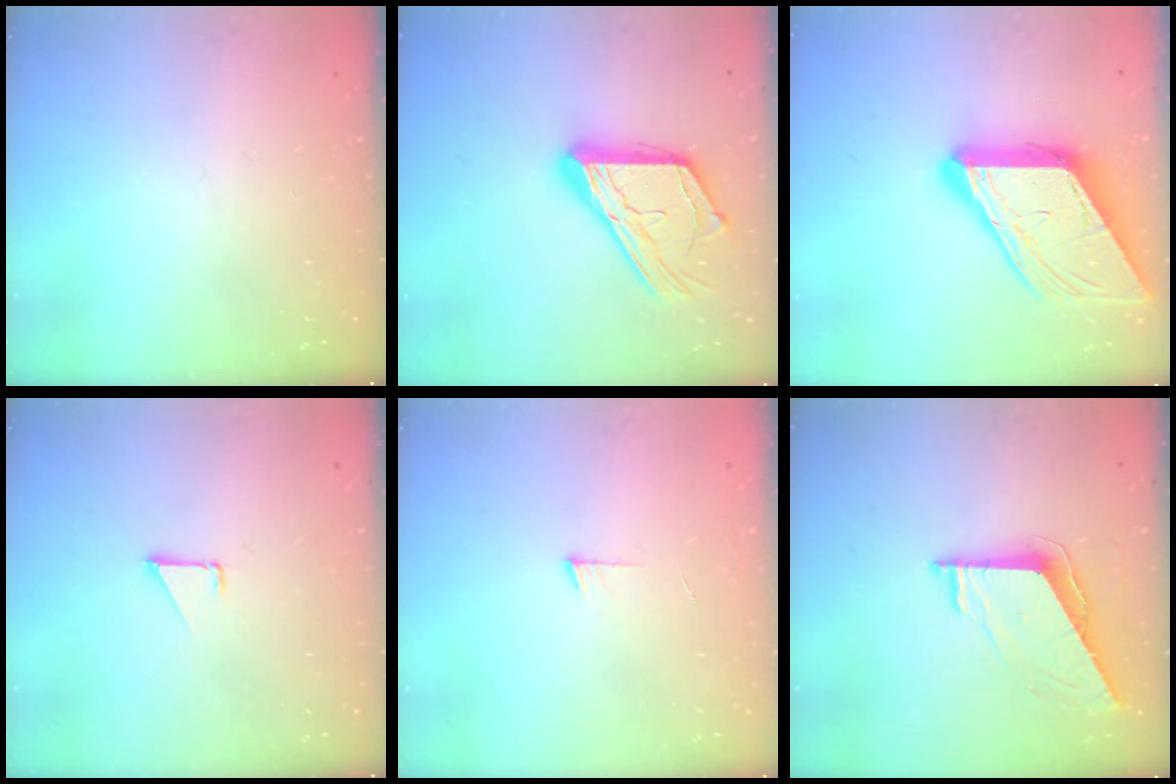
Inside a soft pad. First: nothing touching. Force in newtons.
{"total": 16.7, "press": 16.7, "slide": 1.4}
{"total": 19.0, "press": 18.8, "slide": 2.2}
{"total": 1.0, "press": 1.0, "slide": 0.1}
{"total": 4.9, "press": 4.8, "slide": 0.6}
{"total": 8.1, "press": 8.1, "slide": 0.5}